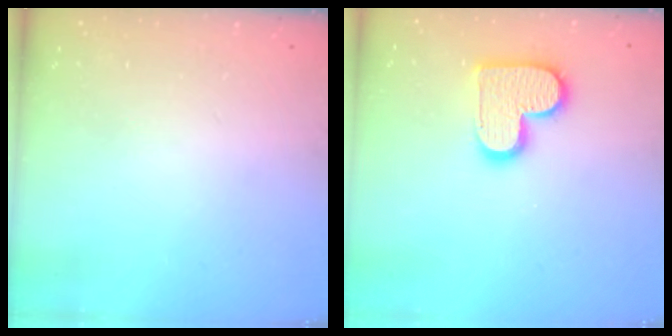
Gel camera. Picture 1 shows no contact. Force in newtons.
{"total": 13.5, "press": 13.5, "slide": 0.8}